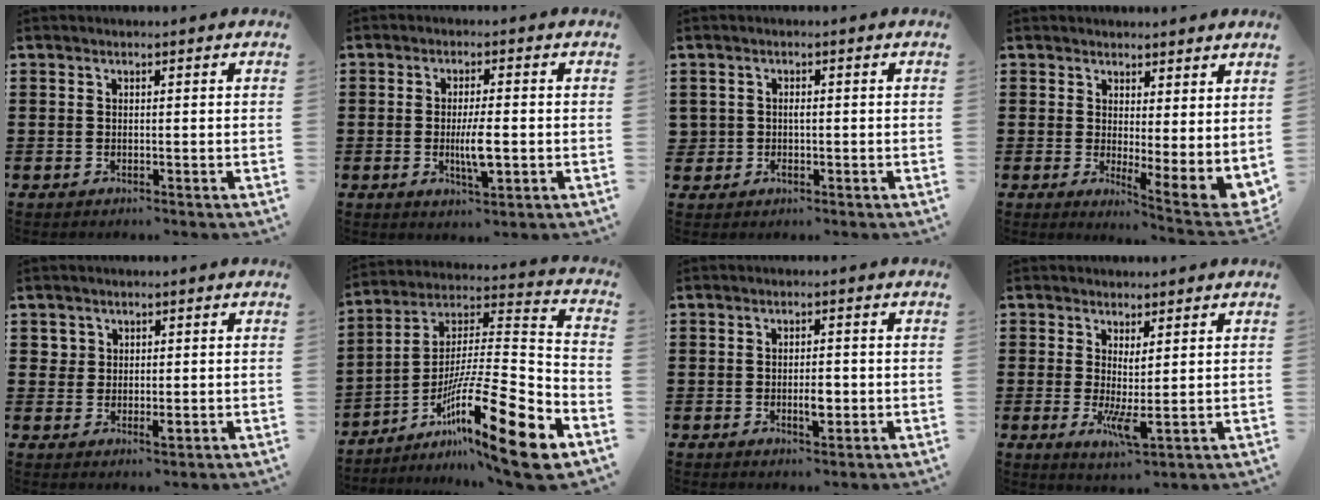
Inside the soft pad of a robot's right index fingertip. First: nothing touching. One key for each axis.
{"total": 5.1, "fx": -0.8, "fy": 1.1, "fz": 4.9, "tx": -0.098, "ty": -0.006, "tz": -0.018}
{"total": 1.5, "fx": -0.3, "fy": 1.1, "fz": 0.9, "tx": -0.020, "ty": 0.005, "tz": -0.006}
{"total": 2.4, "fx": 1.6, "fy": 0.2, "fz": 1.7, "tx": -0.035, "ty": -0.027, "tz": 0.028}
{"total": 2.0, "fx": 0.7, "fy": 1.6, "fz": 1.0, "tx": -0.024, "ty": 0.005, "tz": 0.014}
{"total": 19.4, "fx": -11.1, "fy": 2.4, "fz": 15.7, "tx": -0.270, "ty": 0.021, "tz": -0.193}
{"total": 3.2, "fx": -0.5, "fy": 1.3, "fz": 2.9, "tx": -0.054, "ty": 0.002, "tz": -0.008}
{"total": 4.2, "fx": 0.2, "fy": 0.9, "fz": 4.1, "tx": -0.083, "ty": -0.007, "tz": 0.004}